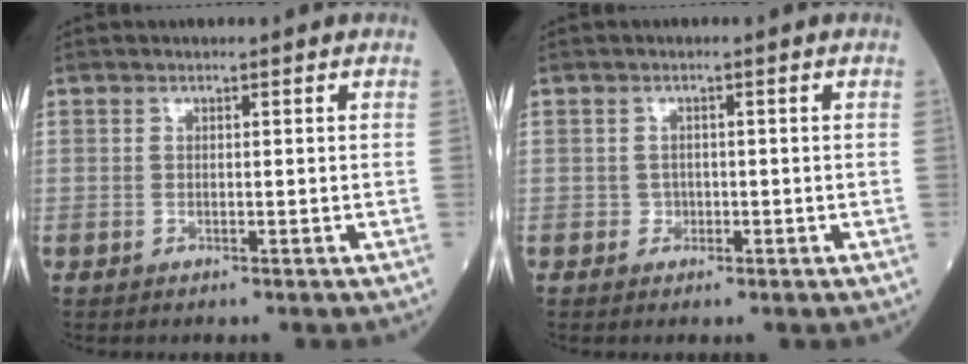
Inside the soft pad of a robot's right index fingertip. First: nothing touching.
{"total": 1.1, "force": [-0.3, 1.1, 0.2], "torque": [0.003, 0.005, -0.007]}